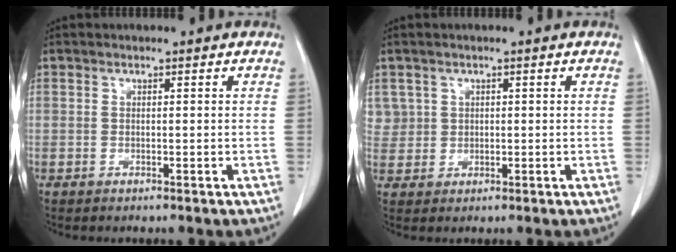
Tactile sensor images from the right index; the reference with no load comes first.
{"total": 4.3, "force": [1.3, 4.1, 0.3], "torque": [0.000, 0.016, 0.034]}